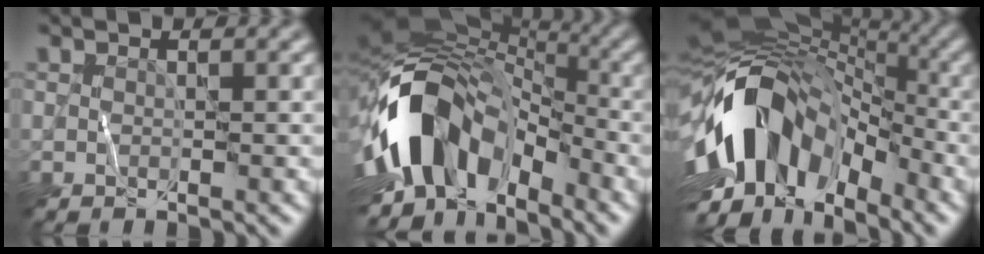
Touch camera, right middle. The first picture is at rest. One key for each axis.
{"total": 13.2, "fx": -3.5, "fy": 8.2, "fz": 9.8, "tx": -0.175, "ty": 0.017, "tz": -0.079}
{"total": 13.2, "fx": -3.0, "fy": 8.6, "fz": 9.6, "tx": -0.161, "ty": 0.022, "tz": -0.074}